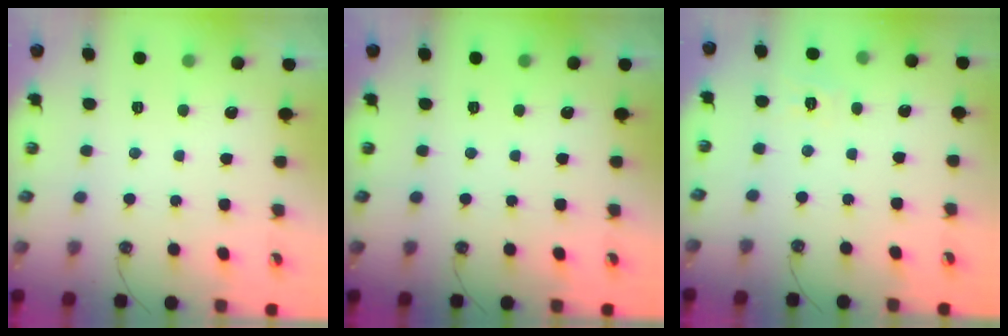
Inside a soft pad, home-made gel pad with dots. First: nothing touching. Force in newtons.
{"total": 0.0}
{"total": 2.9, "press": 2.9, "slide": 0.3}